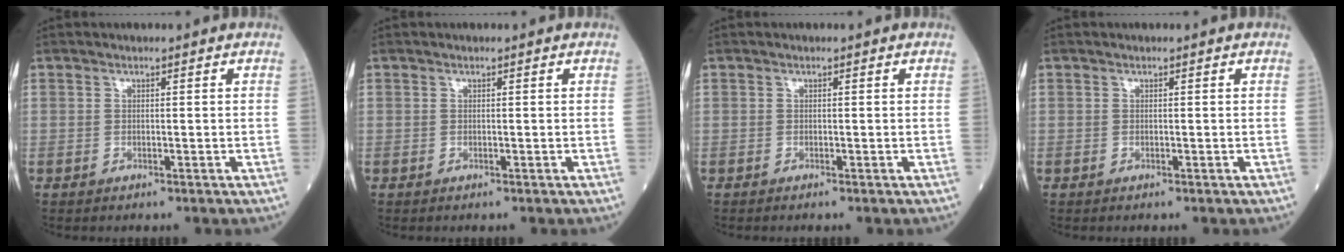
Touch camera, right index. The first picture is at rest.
{"total": 0.0}
{"total": 0.0}
{"total": 0.0}